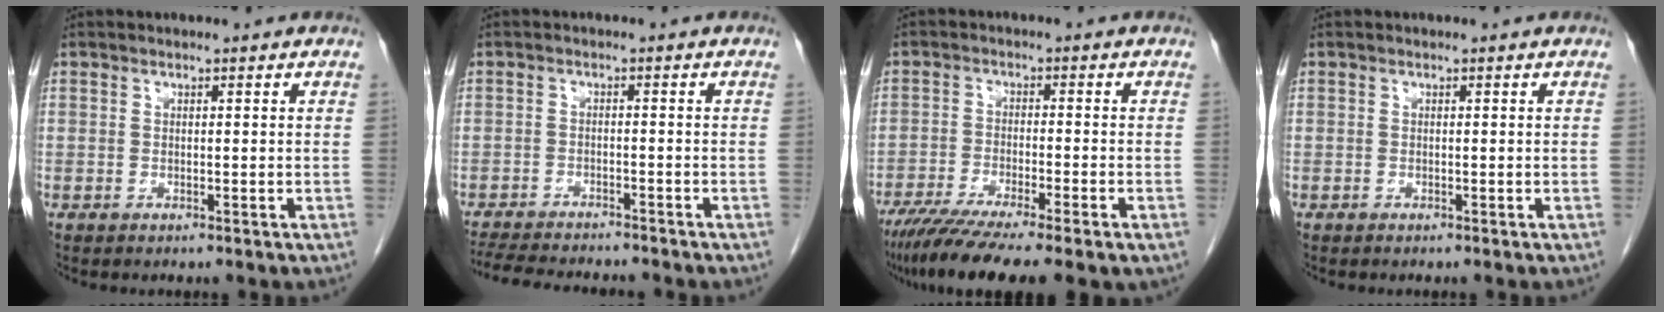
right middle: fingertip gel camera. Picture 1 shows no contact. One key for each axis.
{"total": 11.8, "fx": -10.7, "fy": 1.8, "fz": 4.7, "tx": -0.075, "ty": -0.012, "tz": -0.151}
{"total": 12.8, "fx": -9.4, "fy": 1.1, "fz": 8.6, "tx": -0.139, "ty": -0.033, "tz": -0.149}
{"total": 0.0}